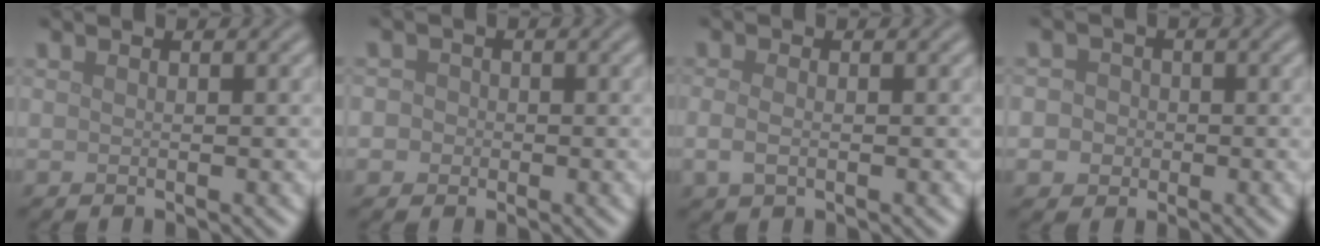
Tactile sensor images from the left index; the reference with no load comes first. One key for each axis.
{"total": 2.8, "fx": 0.2, "fy": 2.6, "fz": 1.0, "tx": 0.010, "ty": 0.019, "tz": -0.028}
{"total": 1.8, "fx": -0.4, "fy": 1.1, "fz": 1.4, "tx": -0.037, "ty": -0.004, "tz": -0.009}
{"total": 4.1, "fx": -0.1, "fy": 3.8, "fz": 1.5, "tx": 0.003, "ty": 0.026, "tz": -0.030}